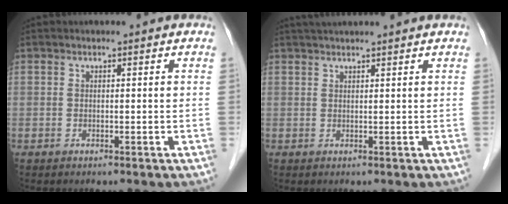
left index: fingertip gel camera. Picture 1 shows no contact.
{"total": 4.8, "force": [4.3, -0.6, 2.1], "torque": [-0.025, 0.031, 0.062]}